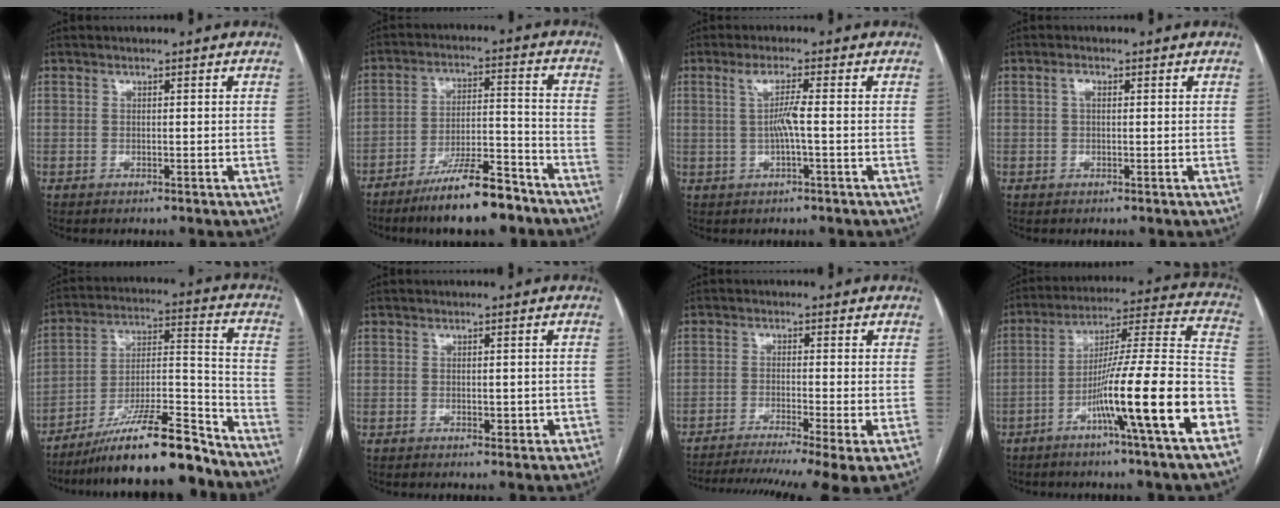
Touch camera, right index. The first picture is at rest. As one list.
[{"total": 12.2, "force": [-9.3, 2.1, 7.6], "torque": [-0.122, 0.006, -0.157]}, {"total": 3.5, "force": [0.1, -0.3, 3.5], "torque": [-0.069, 0.005, 0.005]}, {"total": 1.2, "force": [0.3, 0.6, 1.0], "torque": [-0.018, 0.007, 0.004]}, {"total": 18.4, "force": [-15.5, 1.4, 9.8], "torque": [-0.172, 0.006, -0.267]}, {"total": 1.9, "force": [-0.2, 1.3, 1.4], "torque": [-0.016, 0.005, 0.002]}, {"total": 14.1, "force": [-9.9, 0.6, 10.1], "torque": [-0.149, -0.018, -0.153]}, {"total": 19.5, "force": [-8.3, -0.9, 17.6], "torque": [-0.255, -0.002, -0.139]}]